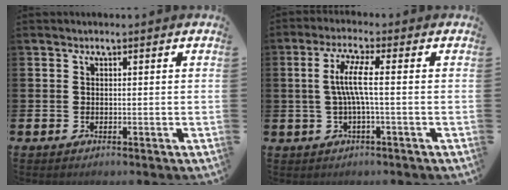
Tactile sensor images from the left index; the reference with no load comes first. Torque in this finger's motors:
{"motor_torque": [0.14, 0.09, 0.36, 0.21]}